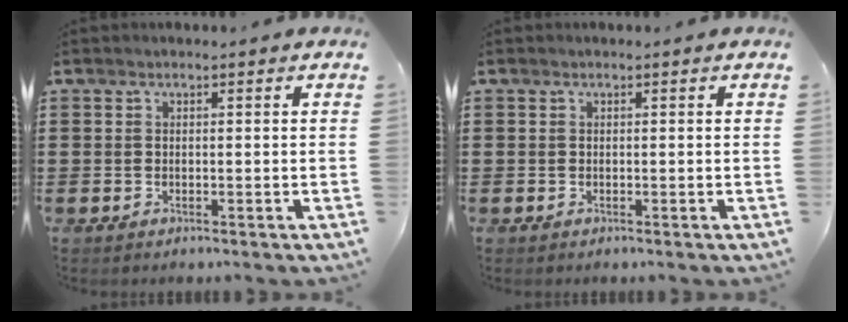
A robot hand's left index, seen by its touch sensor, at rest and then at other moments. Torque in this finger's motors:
{"motor_torque": [0.00, 0.00, 0.00, 0.00]}